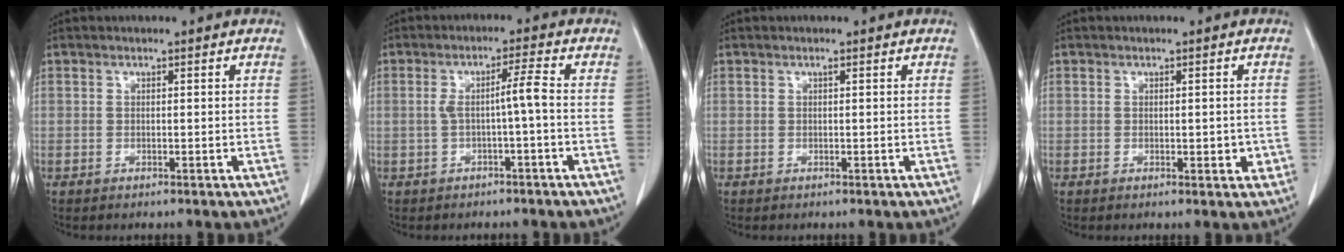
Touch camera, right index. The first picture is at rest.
{"total": 3.7, "force": [-0.6, -0.4, 3.6], "torque": [-0.065, 0.011, -0.007]}
{"total": 0.0}
{"total": 2.3, "force": [-0.3, 1.2, 1.9], "torque": [-0.020, 0.000, 0.002]}